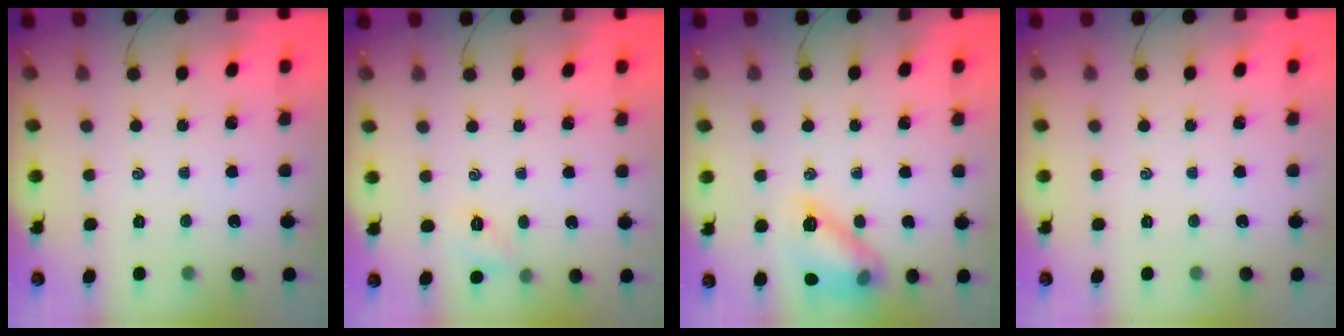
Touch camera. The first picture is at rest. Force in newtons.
{"total": 3.8, "press": 3.8, "slide": 0.2}
{"total": 12.8, "press": 12.8, "slide": 0.2}
{"total": 0.0}